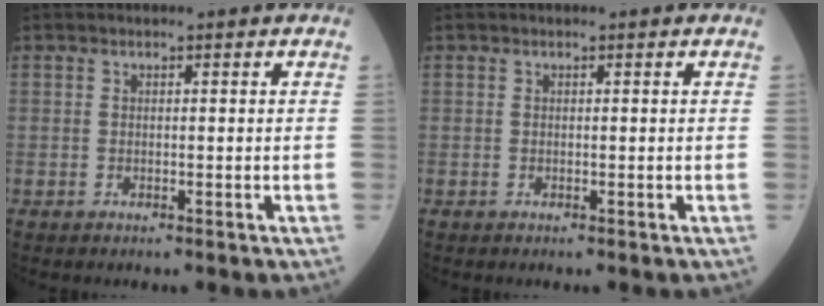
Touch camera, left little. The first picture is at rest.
{"total": 0.0}